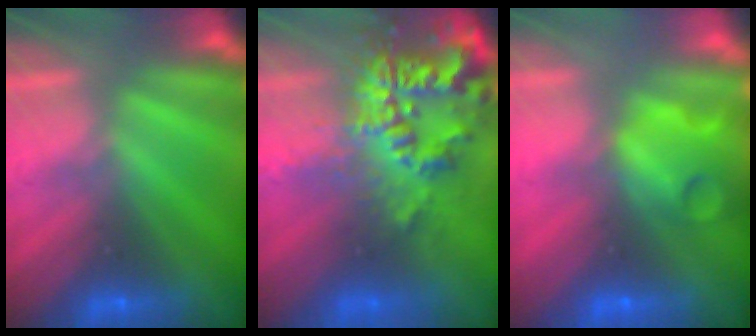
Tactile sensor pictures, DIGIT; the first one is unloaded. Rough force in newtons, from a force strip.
{"total": 6.3}
{"total": 10.7}